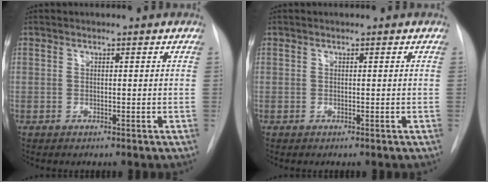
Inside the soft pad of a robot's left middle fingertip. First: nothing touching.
{"total": 0.0}